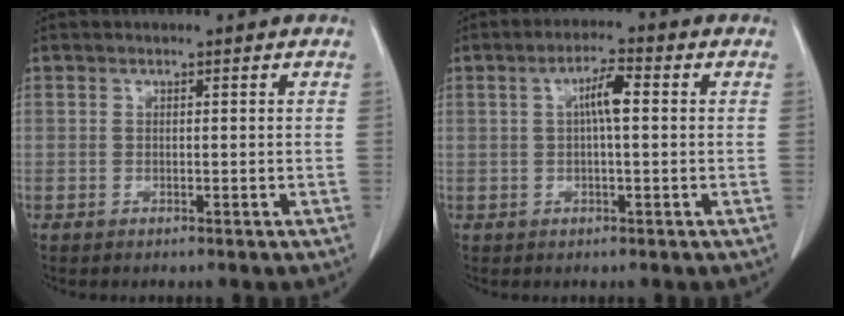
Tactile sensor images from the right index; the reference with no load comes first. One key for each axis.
{"total": 4.3, "fx": 0.6, "fy": 0.7, "fz": 4.2, "tx": -0.076, "ty": 0.011, "tz": 0.008}